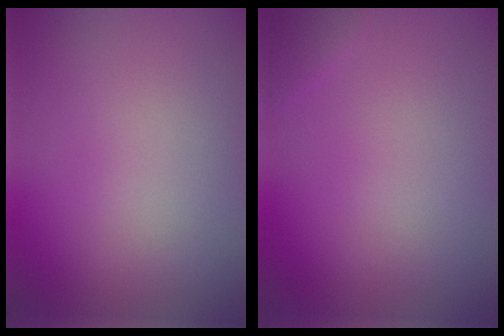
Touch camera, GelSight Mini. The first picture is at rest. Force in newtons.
{"total": 0.7, "press": 0.7, "slide": 0.1}